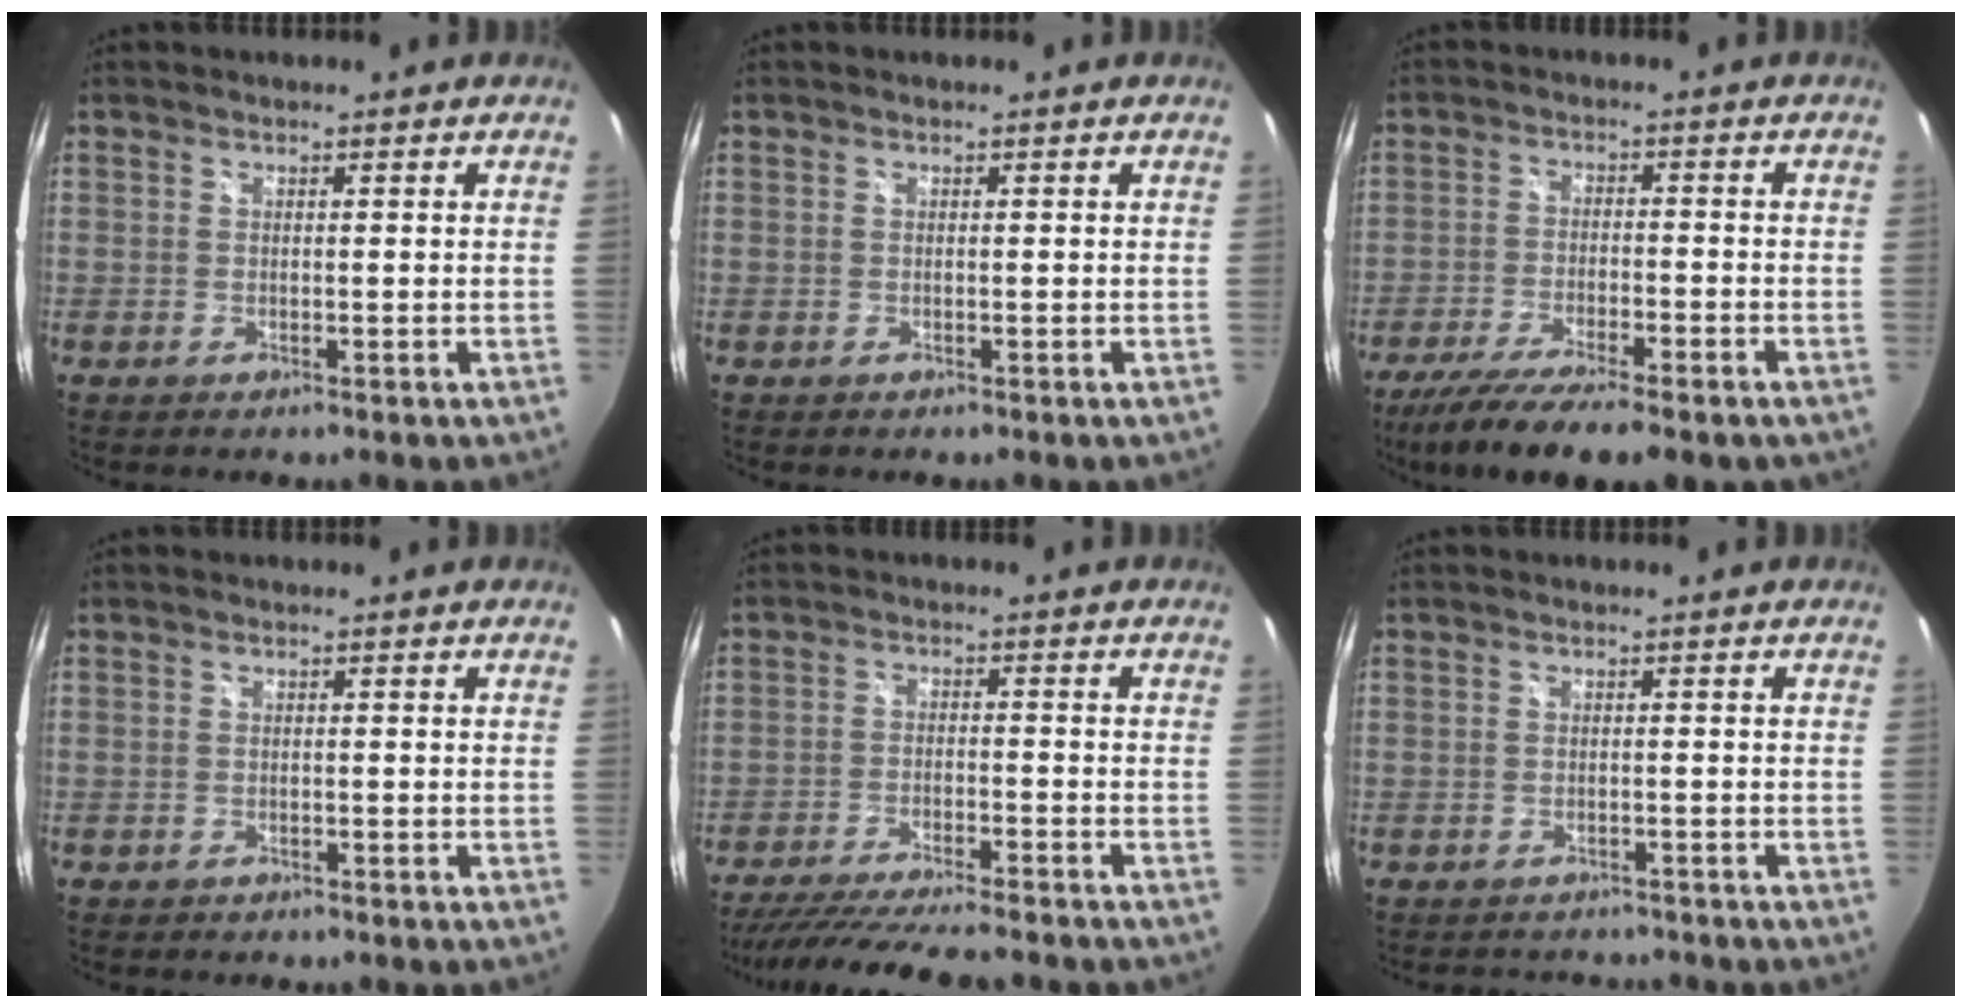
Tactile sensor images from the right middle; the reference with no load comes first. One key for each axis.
{"total": 0.0}
{"total": 14.7, "fx": -11.0, "fy": 3.5, "fz": 9.0, "tx": -0.177, "ty": -0.045, "tz": -0.177}
{"total": 0.8, "fx": -0.6, "fy": 0.5, "fz": 0.1, "tx": -0.006, "ty": -0.001, "tz": -0.009}
{"total": 16.3, "fx": -14.2, "fy": 2.2, "fz": 7.7, "tx": -0.150, "ty": -0.023, "tz": -0.222}
{"total": 4.7, "fx": -4.2, "fy": 1.9, "fz": 0.9, "tx": -0.018, "ty": -0.002, "tz": -0.057}